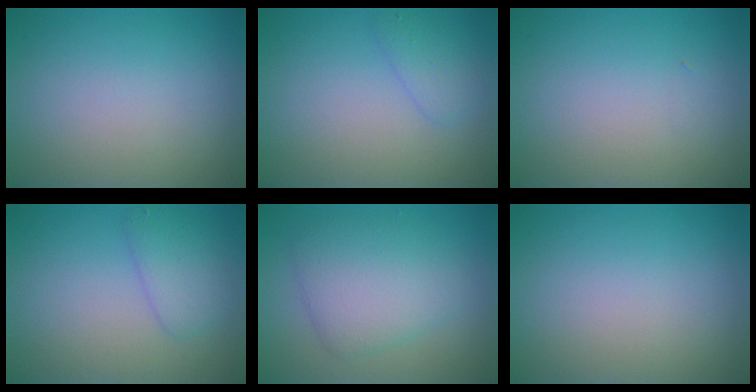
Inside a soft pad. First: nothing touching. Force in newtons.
{"total": 1.7, "press": 1.7, "slide": 0.1}
{"total": 0.0}
{"total": 2.5, "press": 2.5, "slide": 0.2}
{"total": 4.9, "press": 4.9, "slide": 0.1}
{"total": 0.0}